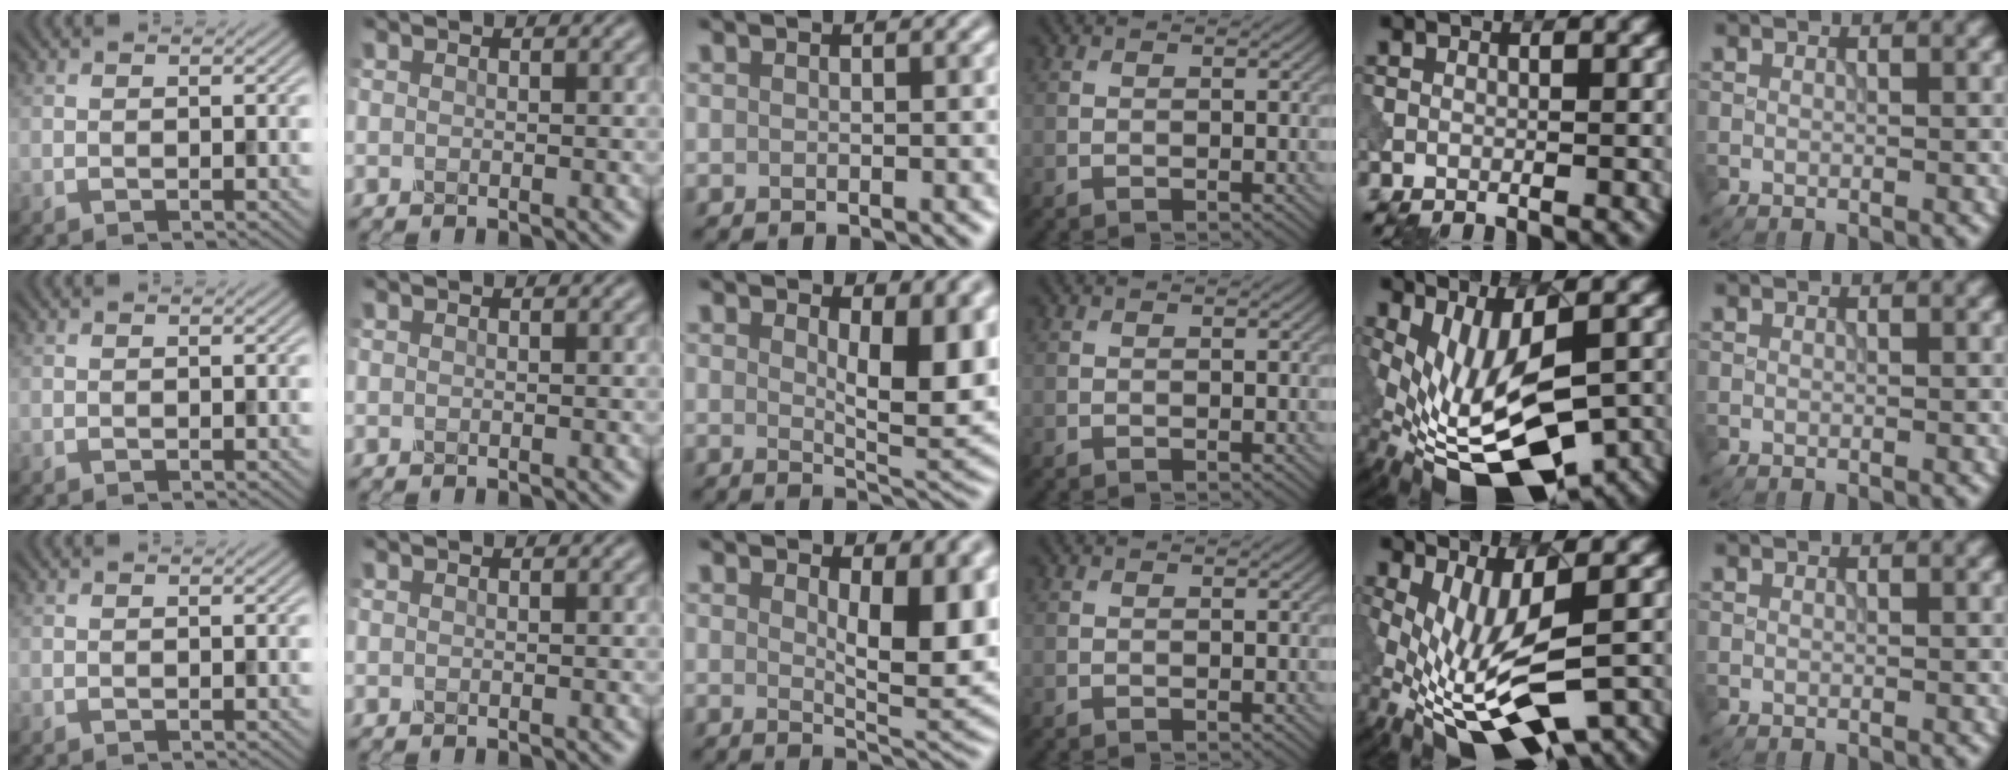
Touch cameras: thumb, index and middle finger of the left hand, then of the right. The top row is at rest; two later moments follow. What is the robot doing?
{"motion": "dispense", "object": "dispenser bottle"}